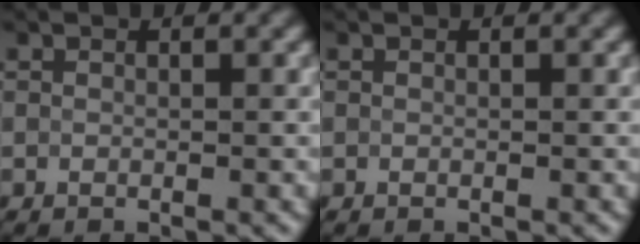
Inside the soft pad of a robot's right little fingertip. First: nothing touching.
{"total": 0.0}